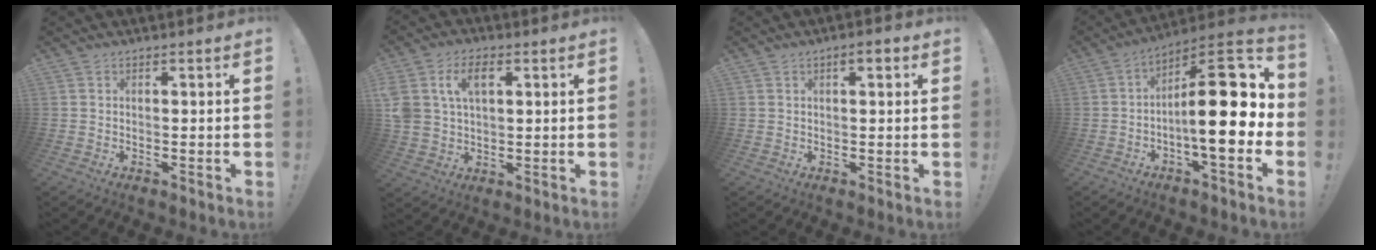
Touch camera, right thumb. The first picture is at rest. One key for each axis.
{"total": 9.9, "fx": 3.7, "fy": 6.7, "fz": 6.3, "tx": -0.131, "ty": 0.005, "tz": 0.070}
{"total": 3.3, "fx": 1.5, "fy": 1.2, "fz": 2.7, "tx": -0.040, "ty": -0.001, "tz": 0.021}
{"total": 21.7, "fx": -0.4, "fy": 7.1, "fz": 20.5, "tx": -0.308, "ty": 0.001, "tz": -0.008}